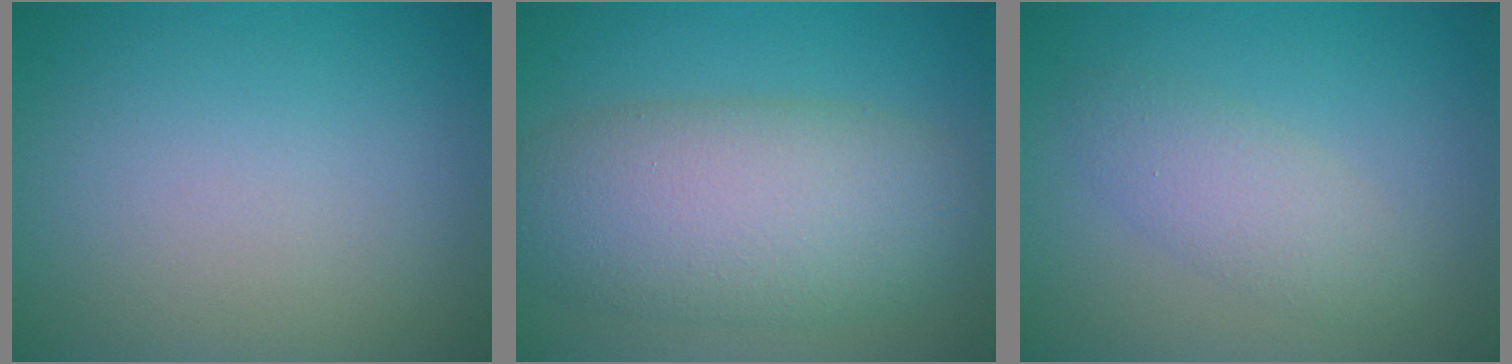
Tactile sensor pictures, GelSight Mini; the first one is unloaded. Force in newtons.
{"total": 9.0, "press": 9.0, "slide": 0.3}
{"total": 2.7, "press": 2.7, "slide": 0.1}